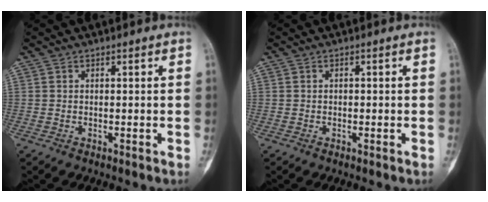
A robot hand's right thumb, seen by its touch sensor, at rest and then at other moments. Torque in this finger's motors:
{"motor_torque": [-0.03, -0.20, -0.14, -0.02, -0.06]}